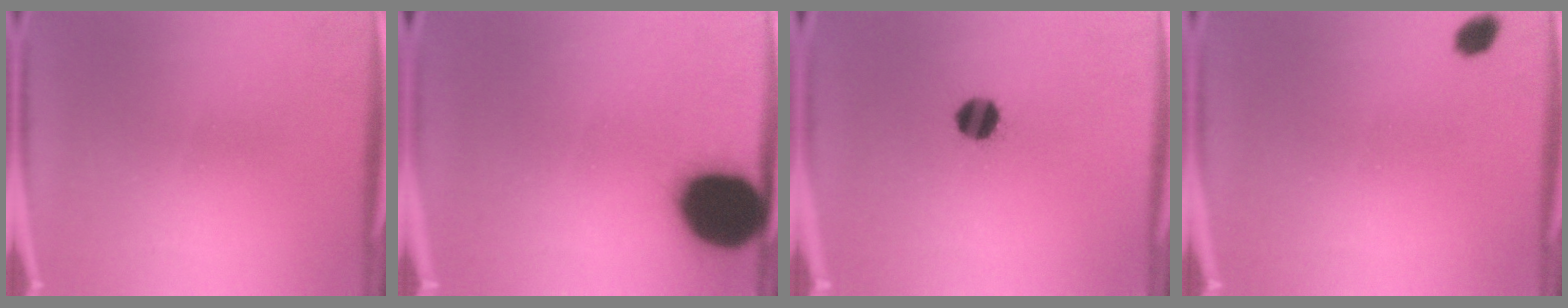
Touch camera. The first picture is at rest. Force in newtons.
{"total": 20.4}
{"total": 6.4}
{"total": 2.5}